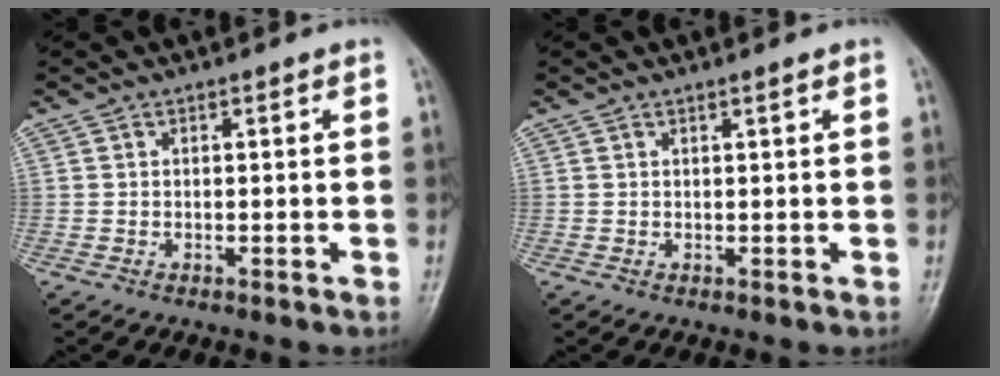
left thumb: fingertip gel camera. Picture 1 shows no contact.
{"total": 0.6, "force": [0.4, 0.0, 0.4], "torque": [-0.011, -0.002, 0.008]}